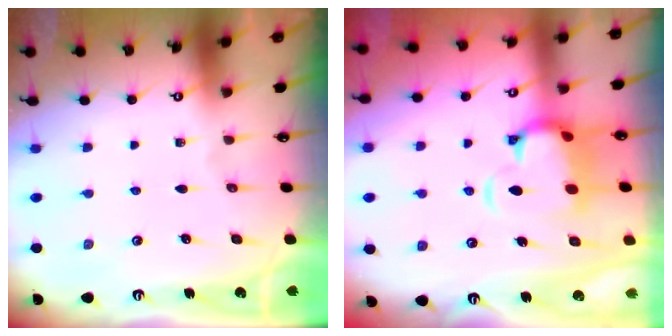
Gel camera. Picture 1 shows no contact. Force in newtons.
{"total": 5.4, "press": 5.2, "slide": 1.5}